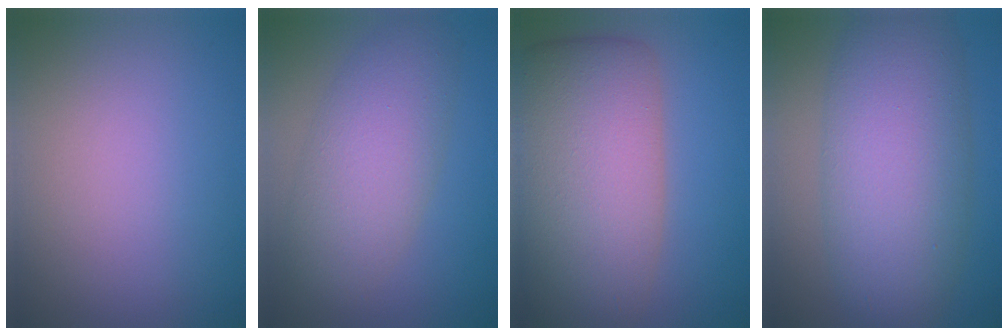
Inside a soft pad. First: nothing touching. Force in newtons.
{"total": 6.1, "press": 6.1, "slide": 0.2}
{"total": 11.0, "press": 11.0, "slide": 0.5}
{"total": 9.6, "press": 9.6, "slide": 0.3}